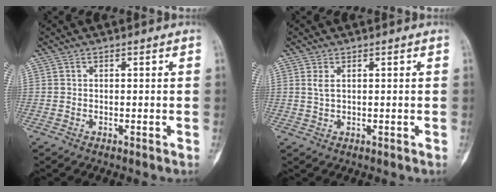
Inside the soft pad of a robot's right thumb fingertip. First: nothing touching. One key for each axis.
{"total": 1.7, "fx": 0.6, "fy": 0.7, "fz": 1.4, "tx": -0.034, "ty": 0.002, "tz": 0.020}